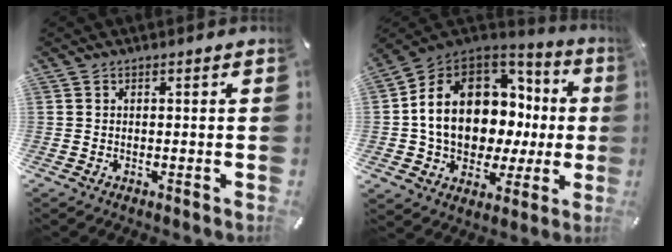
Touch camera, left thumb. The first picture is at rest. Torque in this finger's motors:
{"motor_torque": [2.24, 2.44, 1.31, 0.29, 0.74]}